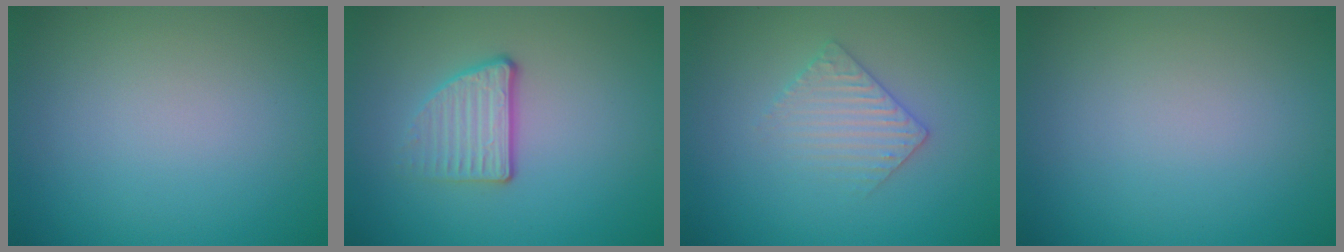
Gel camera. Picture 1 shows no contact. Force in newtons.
{"total": 3.0, "press": 2.3, "slide": 1.9}
{"total": 2.5, "press": 2.4, "slide": 0.5}
{"total": 0.0}